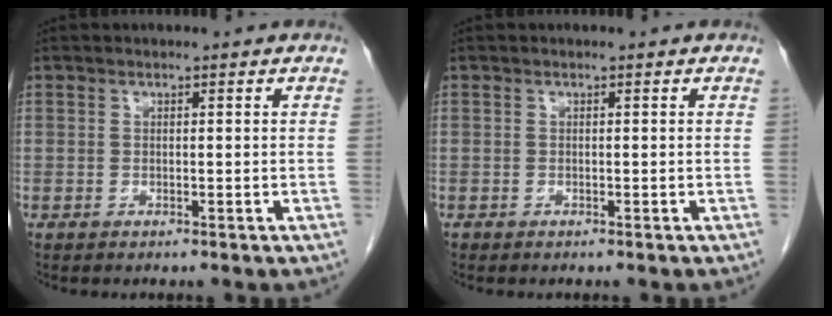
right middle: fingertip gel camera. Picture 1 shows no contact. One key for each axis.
{"total": 0.0}